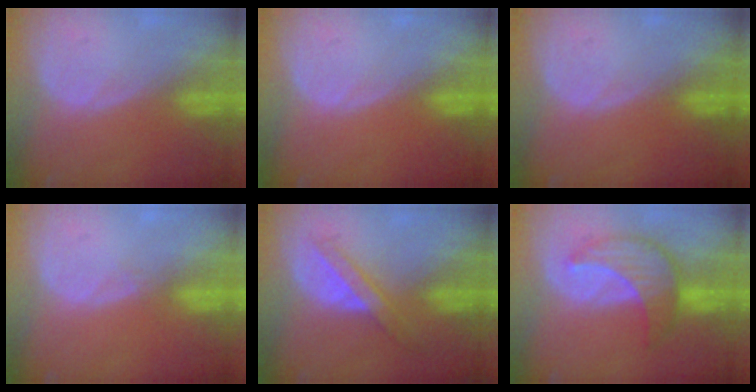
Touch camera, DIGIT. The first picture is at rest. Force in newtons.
{"total": 0.0}
{"total": 0.0}
{"total": 0.6, "press": 0.6, "slide": 0.2}
{"total": 5.8, "press": 5.2, "slide": 2.6}
{"total": 7.8, "press": 7.6, "slide": 1.8}